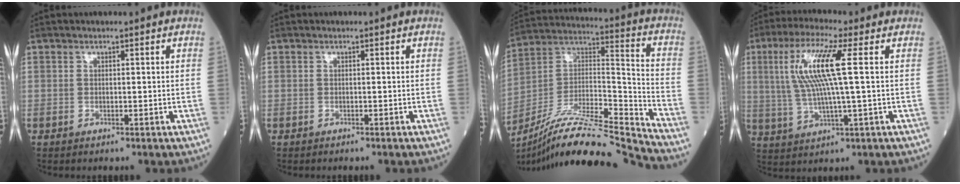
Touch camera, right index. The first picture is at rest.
{"total": 0.7, "force": [-0.6, 0.1, 0.3], "torque": [-0.005, 0.000, -0.009]}
{"total": 21.5, "force": [-19.8, -0.9, 8.3], "torque": [-0.183, 0.017, -0.342]}
{"total": 10.7, "force": [2.4, 0.1, 10.5], "torque": [-0.227, 0.011, 0.046]}